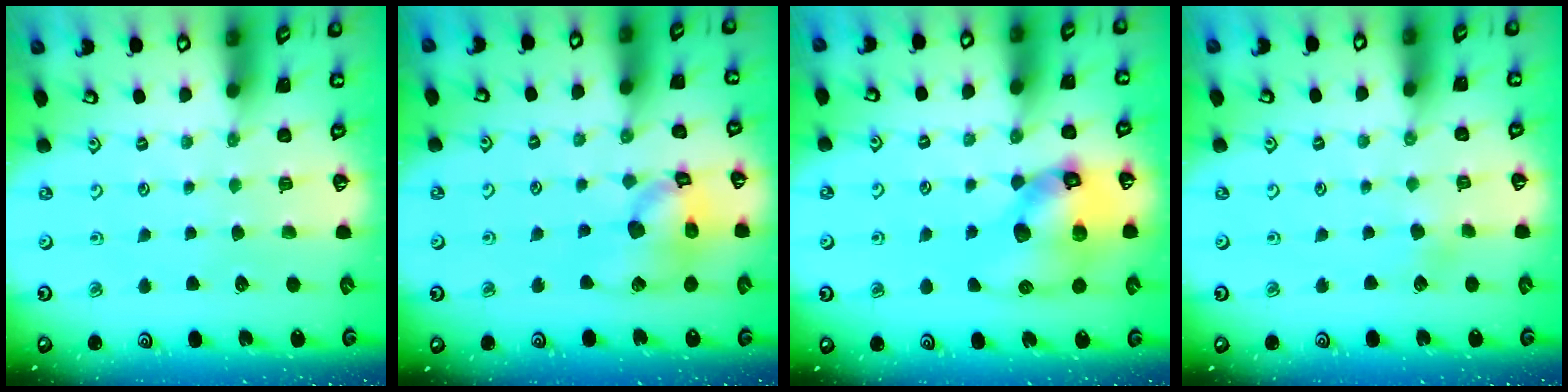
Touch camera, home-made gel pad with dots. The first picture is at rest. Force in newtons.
{"total": 14.3, "press": 14.2, "slide": 2.0}
{"total": 15.5, "press": 15.3, "slide": 2.2}
{"total": 2.5, "press": 2.5, "slide": 0.2}